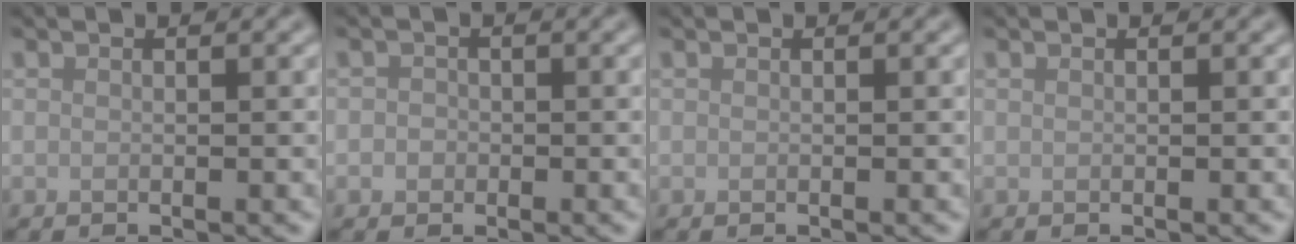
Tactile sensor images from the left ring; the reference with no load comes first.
{"total": 1.2, "force": [-0.2, 1.1, 0.3], "torque": [0.009, -0.004, -0.009]}
{"total": 0.0}
{"total": 0.0}